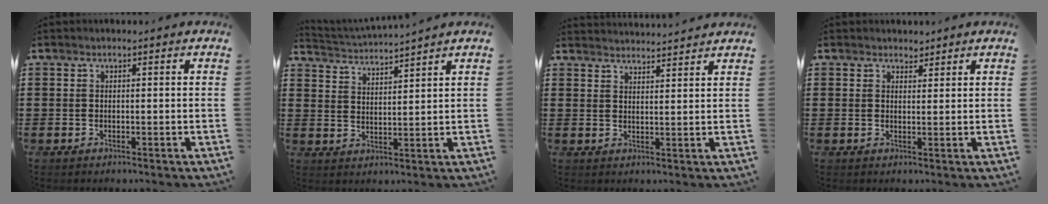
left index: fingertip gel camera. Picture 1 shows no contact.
{"total": 3.0, "force": [2.9, -0.8, -0.1], "torque": [-0.011, -0.019, 0.048]}
{"total": 2.7, "force": [2.6, -0.4, -0.2], "torque": [-0.005, -0.011, 0.050]}
{"total": 1.7, "force": [1.6, 0.8, 0.1], "torque": [0.003, 0.003, 0.028]}